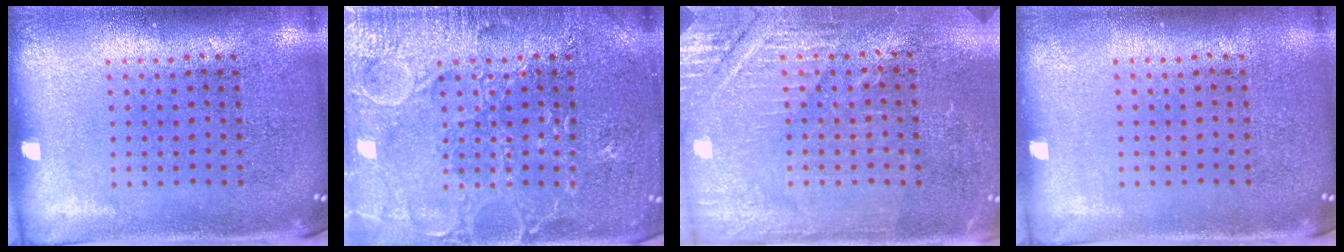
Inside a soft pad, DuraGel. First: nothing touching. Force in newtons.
{"total": 5.6, "press": 5.5, "slide": 0.7}
{"total": 2.9, "press": 2.9, "slide": 0.3}
{"total": 0.0}